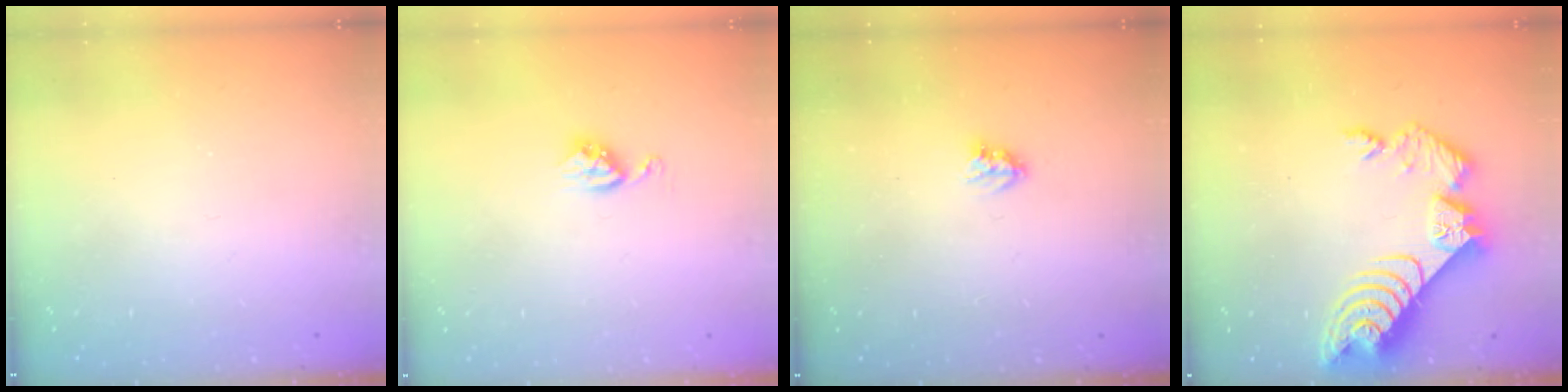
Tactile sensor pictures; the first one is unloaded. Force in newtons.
{"total": 4.1, "press": 4.0, "slide": 0.6}
{"total": 3.6, "press": 3.6, "slide": 0.4}
{"total": 10.6, "press": 10.5, "slide": 0.9}